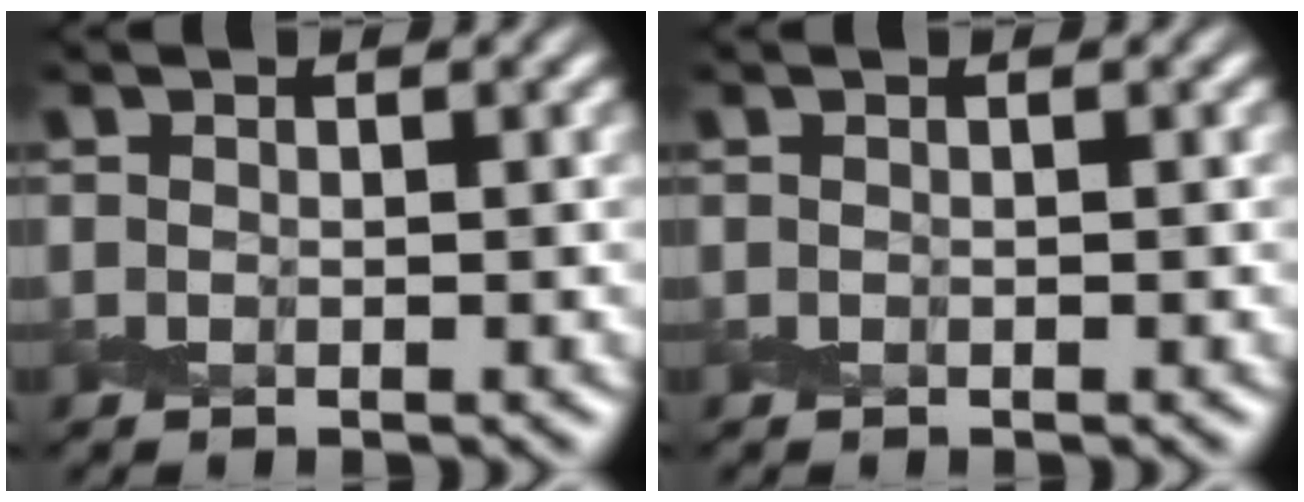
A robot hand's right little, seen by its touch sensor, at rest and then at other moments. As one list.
[{"total": 0.0}]